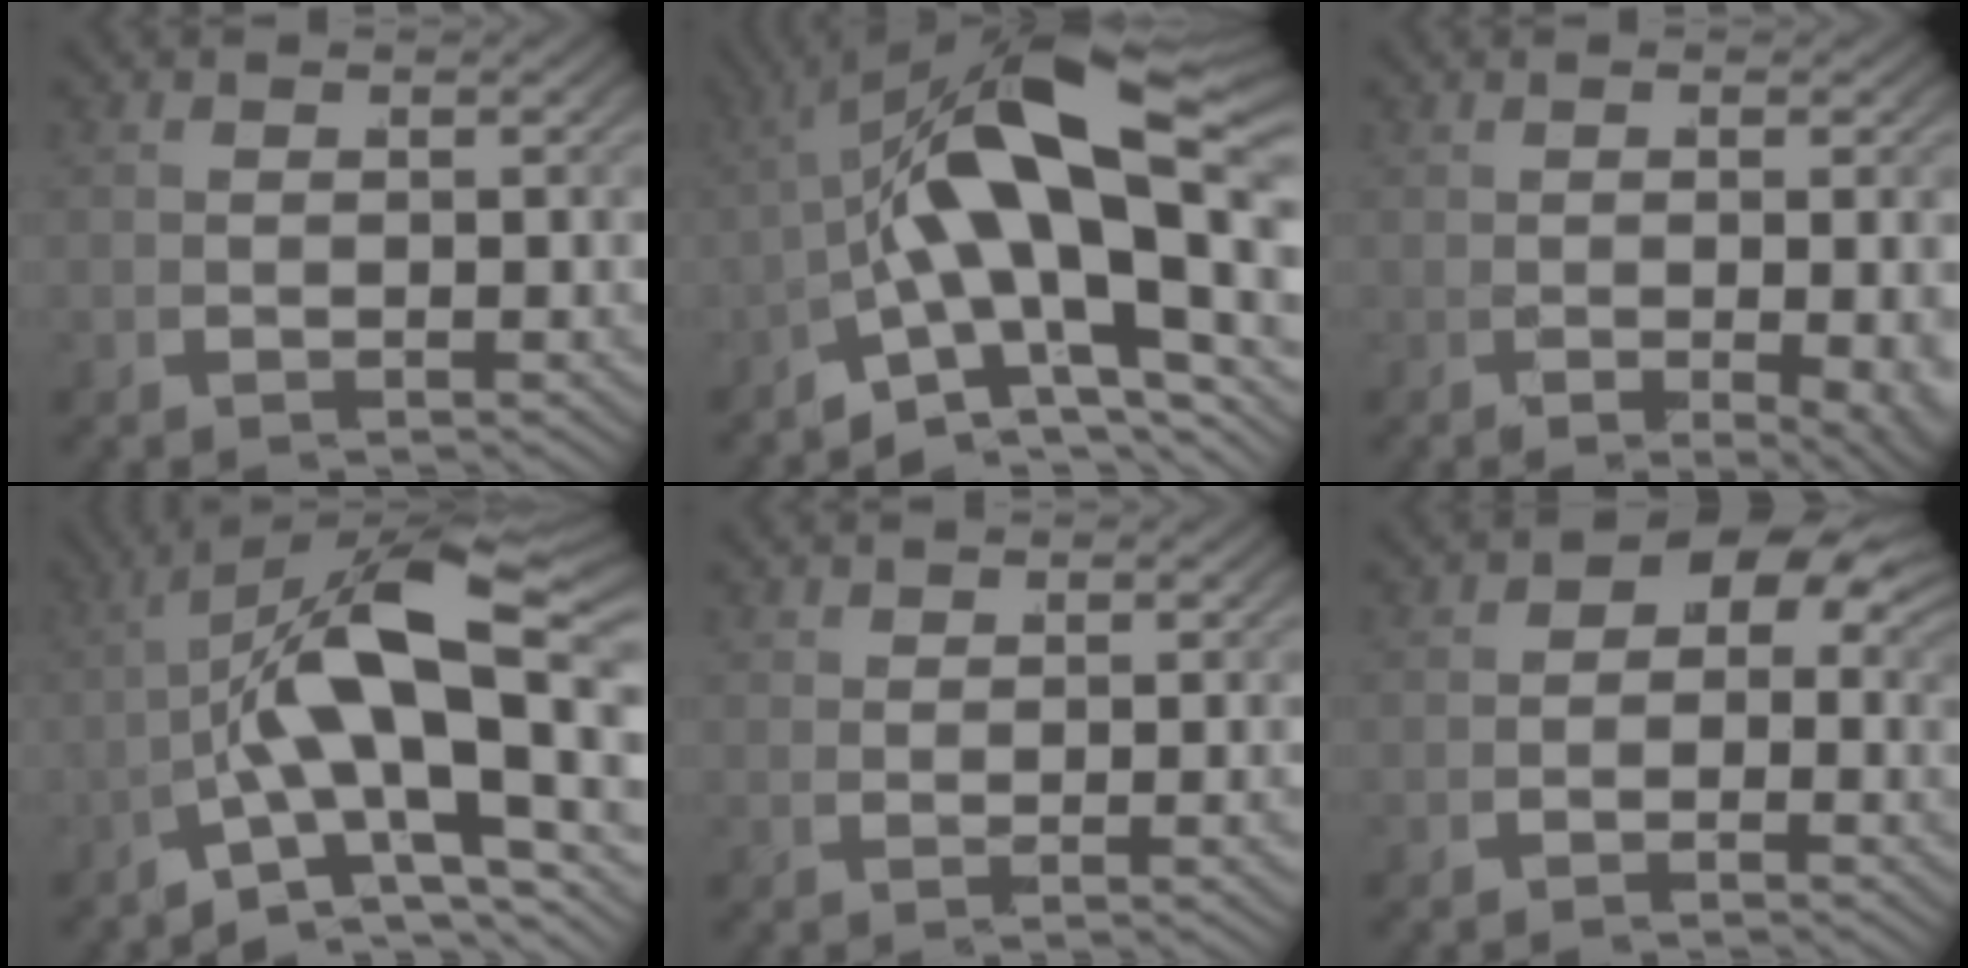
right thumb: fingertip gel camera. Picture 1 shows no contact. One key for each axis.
{"total": 13.0, "fx": -0.9, "fy": 6.4, "fz": 11.3, "tx": -0.230, "ty": -0.019, "tz": -0.006}
{"total": 3.4, "fx": -0.9, "fy": 0.8, "fz": 3.2, "tx": -0.057, "ty": -0.014, "tz": -0.007}
{"total": 10.5, "fx": 0.0, "fy": 4.3, "fz": 9.6, "tx": -0.172, "ty": 0.004, "tz": -0.004}
{"total": 1.3, "fx": 1.3, "fy": -0.2, "fz": -0.1, "tx": 0.007, "ty": 0.002, "tz": 0.025}
{"total": 5.5, "fx": 1.0, "fy": 4.1, "fz": 3.5, "tx": -0.058, "ty": -0.006, "tz": 0.014}